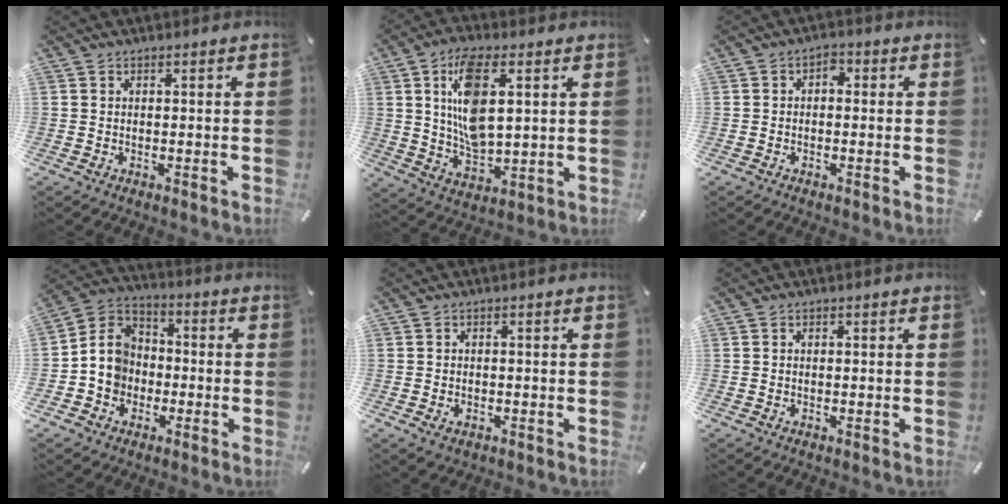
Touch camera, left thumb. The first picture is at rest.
{"total": 12.9, "force": [3.9, 6.4, 10.5], "torque": [-0.211, 0.002, 0.068]}
{"total": 2.3, "force": [-0.8, 1.6, 1.6], "torque": [-0.032, 0.013, -0.018]}
{"total": 9.5, "force": [-2.3, 8.6, 3.0], "torque": [-0.089, 0.025, -0.045]}
{"total": 1.9, "force": [-0.8, 1.3, 1.1], "torque": [-0.020, 0.003, -0.015]}
{"total": 0.0}